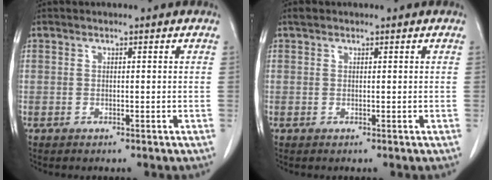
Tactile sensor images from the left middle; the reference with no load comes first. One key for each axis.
{"total": 0.7, "fx": 0.5, "fy": 0.5, "fz": 0.2, "tx": -0.003, "ty": 0.008, "tz": 0.006}